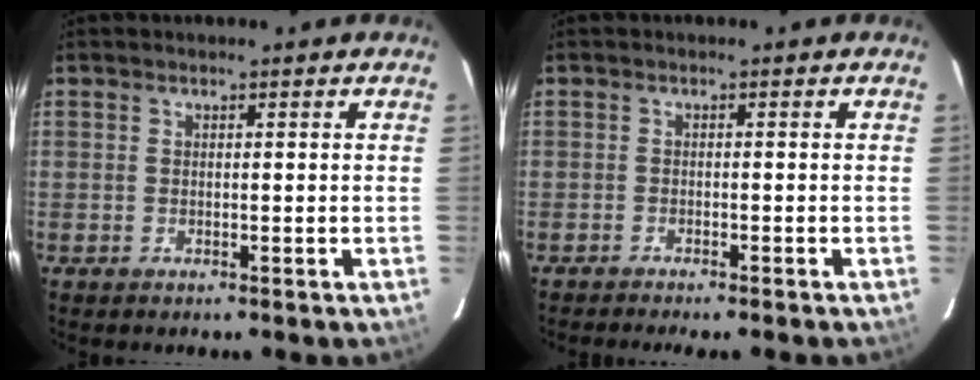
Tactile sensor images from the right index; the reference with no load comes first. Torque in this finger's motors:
{"motor_torque": [0.08, -0.27, 0.31, 0.03]}